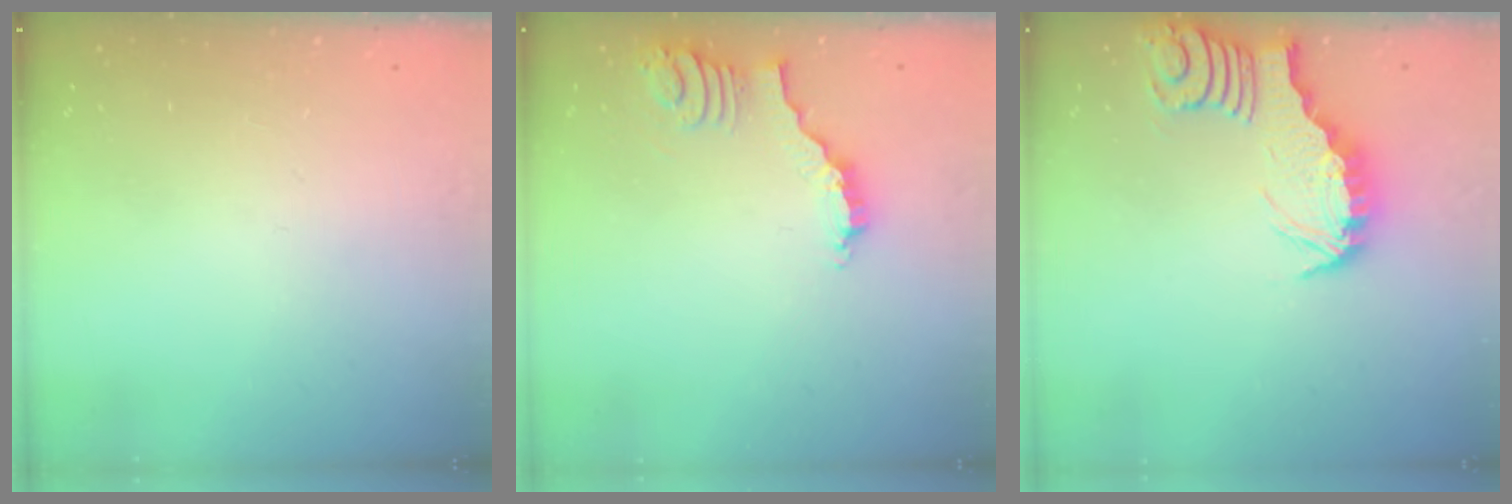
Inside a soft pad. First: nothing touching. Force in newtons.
{"total": 3.3, "press": 3.3, "slide": 0.3}
{"total": 2.9, "press": 2.9, "slide": 0.3}